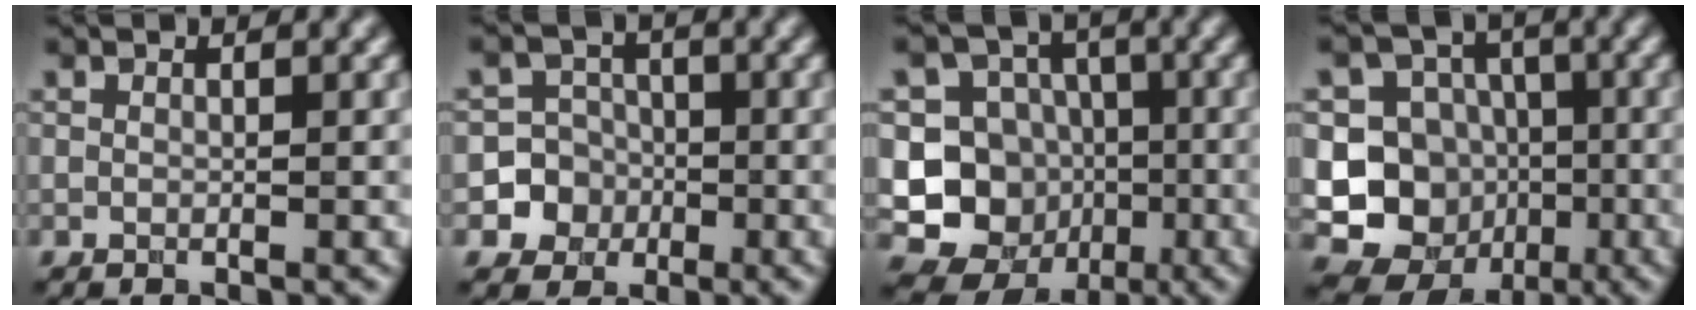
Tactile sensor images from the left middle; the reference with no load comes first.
{"total": 5.7, "force": [-2.2, 5.3, -0.2], "torque": [0.020, 0.008, -0.046]}
{"total": 10.0, "force": [-2.5, 9.4, 2.5], "torque": [-0.045, 0.009, -0.046]}
{"total": 11.3, "force": [-2.6, 10.7, 2.7], "torque": [-0.065, 0.005, -0.041]}